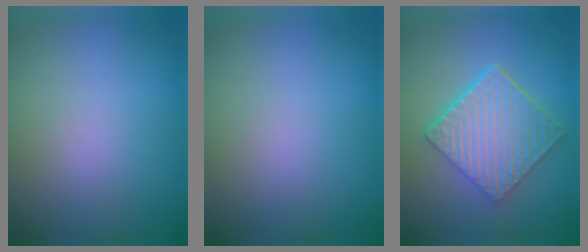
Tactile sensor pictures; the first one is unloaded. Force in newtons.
{"total": 0.0}
{"total": 6.6, "press": 4.7, "slide": 4.6}